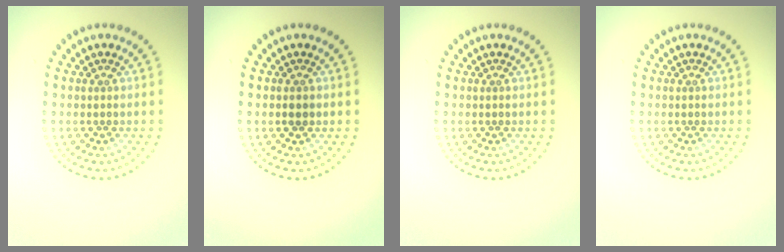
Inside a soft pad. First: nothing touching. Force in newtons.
{"total": 0.9, "press": 0.9, "slide": 0.1}
{"total": 0.0}
{"total": 0.0}